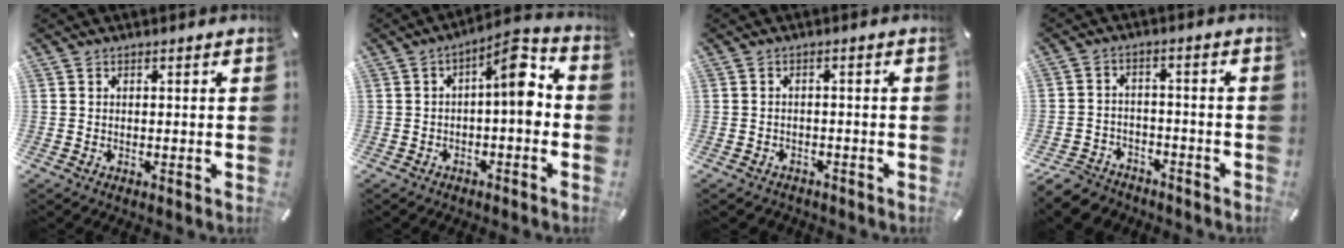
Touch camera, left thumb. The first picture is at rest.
{"total": 9.6, "force": [0.2, 3.8, 8.9], "torque": [-0.122, -0.006, -0.006]}
{"total": 1.9, "force": [-1.5, 1.1, 0.4], "torque": [-0.008, 0.009, -0.033]}
{"total": 6.8, "force": [-5.6, 3.4, 1.7], "torque": [-0.040, 0.023, -0.110]}